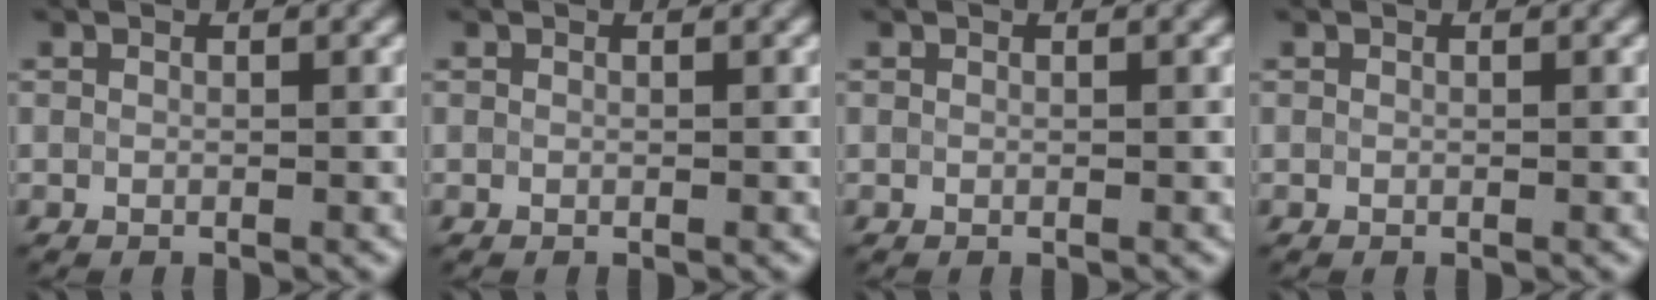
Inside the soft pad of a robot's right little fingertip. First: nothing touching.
{"total": 0.0}
{"total": 0.0}
{"total": 0.0}